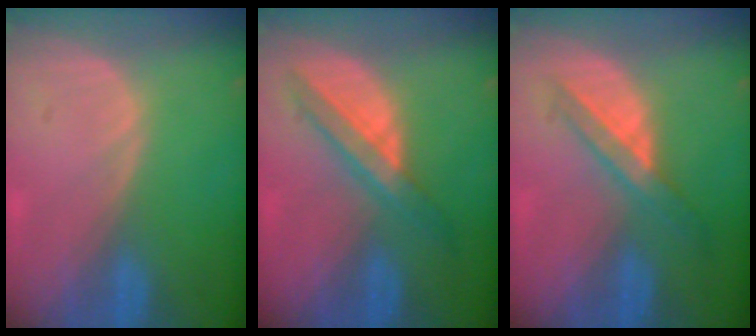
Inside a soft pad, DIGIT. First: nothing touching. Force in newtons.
{"total": 5.8, "press": 5.6, "slide": 1.3}
{"total": 5.9, "press": 5.1, "slide": 2.8}